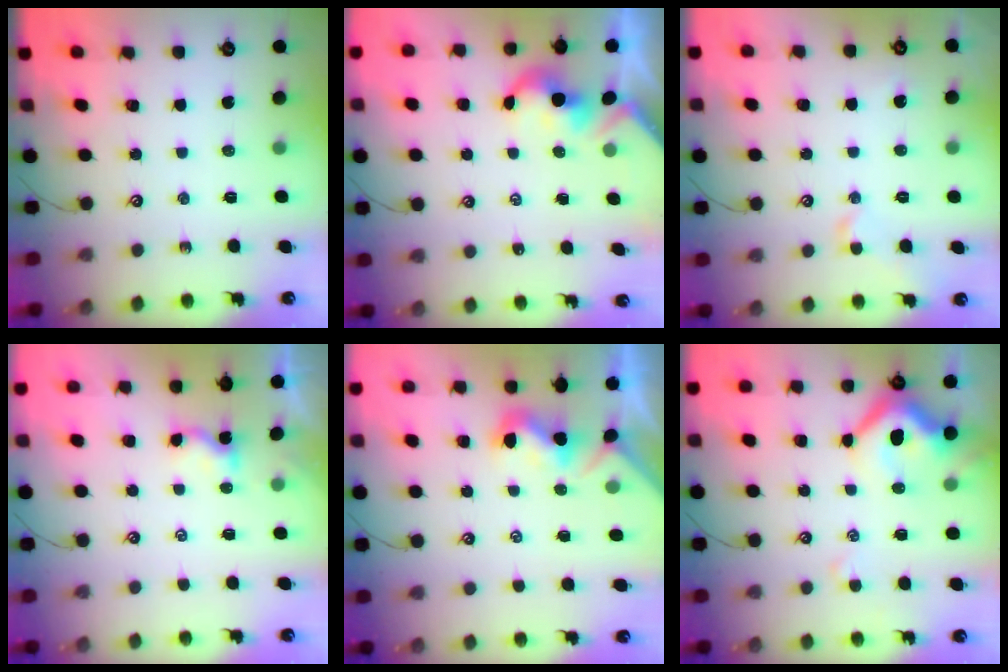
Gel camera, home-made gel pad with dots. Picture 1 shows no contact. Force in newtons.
{"total": 2.3, "press": 2.3, "slide": 0.3}
{"total": 1.1, "press": 1.0, "slide": 0.5}
{"total": 3.1, "press": 3.1, "slide": 0.1}
{"total": 1.3, "press": 1.2, "slide": 0.6}
{"total": 9.2, "press": 9.0, "slide": 1.4}